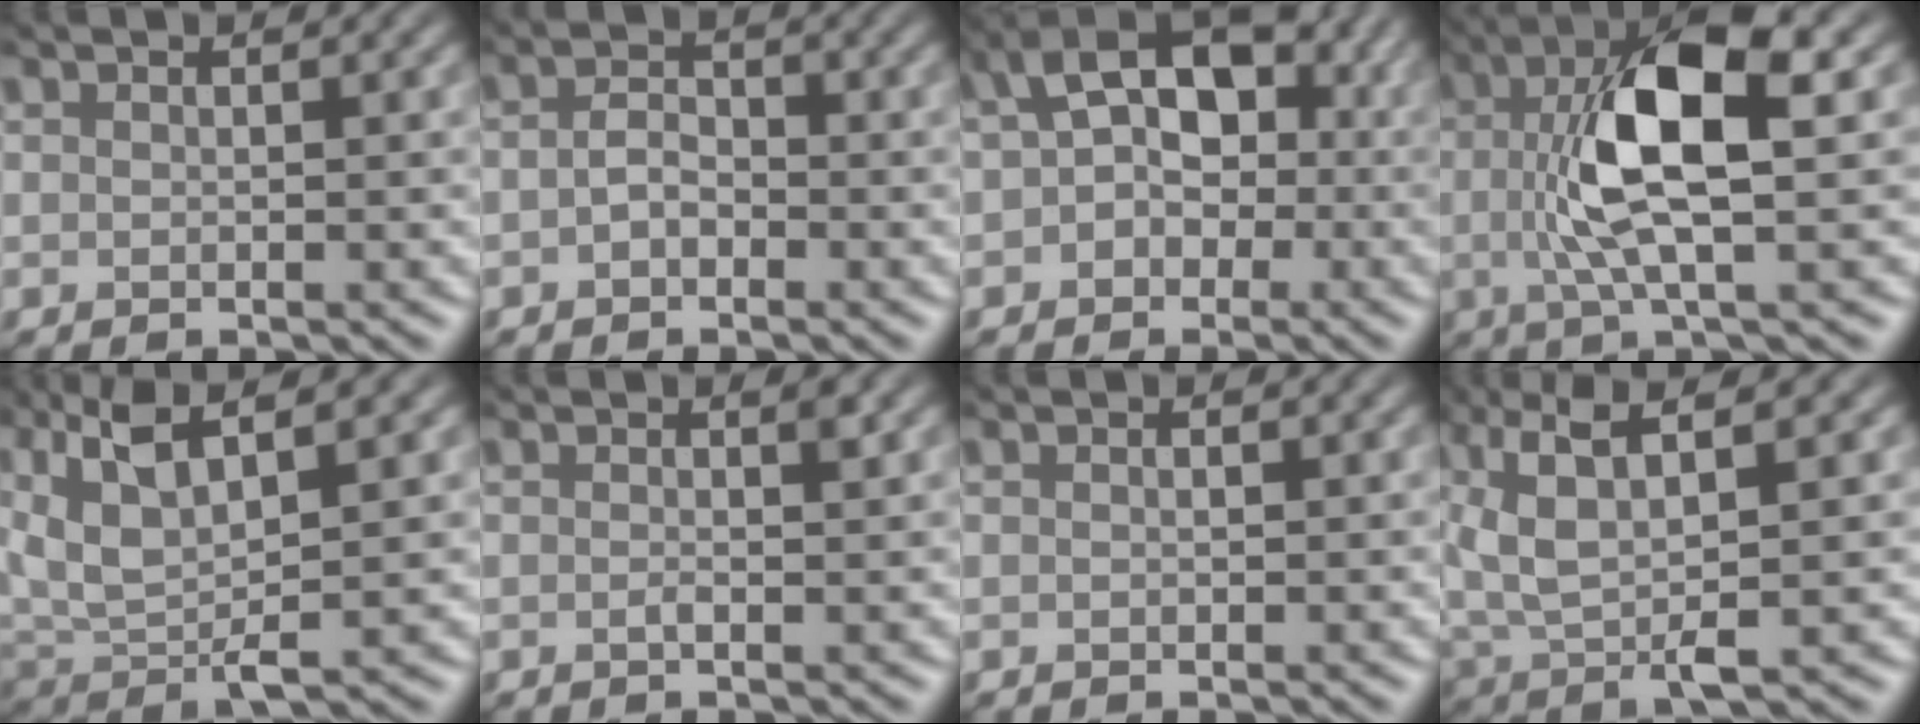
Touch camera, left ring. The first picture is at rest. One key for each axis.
{"total": 1.6, "fx": -0.5, "fy": 1.1, "fz": 1.1, "tx": -0.023, "ty": 0.004, "tz": -0.015}
{"total": 6.7, "fx": 0.9, "fy": 4.7, "fz": 4.7, "tx": -0.057, "ty": 0.016, "tz": 0.003}
{"total": 8.6, "fx": 0.9, "fy": 2.5, "fz": 8.1, "tx": -0.154, "ty": 0.004, "tz": 0.014}
{"total": 7.1, "fx": 3.7, "fy": 2.1, "fz": 5.7, "tx": -0.132, "ty": 0.006, "tz": 0.074}
{"total": 1.1, "fx": 0.0, "fy": 0.1, "fz": 1.1, "tx": -0.019, "ty": -0.001, "tz": -0.002}
{"total": 0.0}
{"total": 6.2, "fx": 1.7, "fy": 2.1, "fz": 5.6, "tx": -0.116, "ty": 0.003, "tz": 0.031}